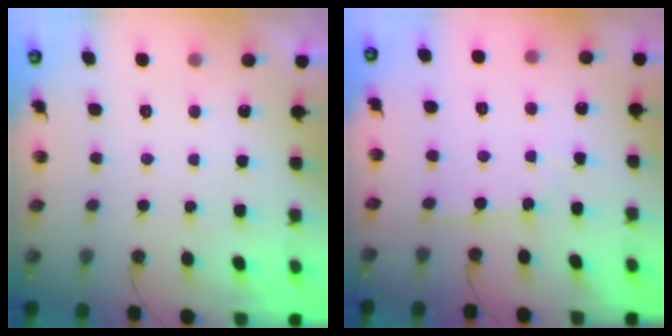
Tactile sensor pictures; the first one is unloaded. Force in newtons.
{"total": 2.3, "press": 2.3, "slide": 0.3}